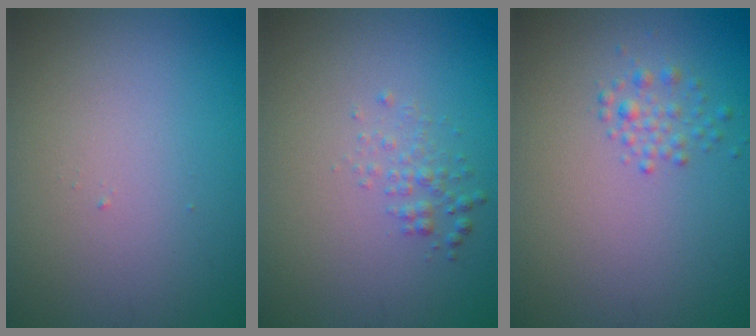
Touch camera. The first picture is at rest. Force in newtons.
{"total": 1.3, "press": 1.3, "slide": 0.0}
{"total": 1.4, "press": 1.4, "slide": 0.1}